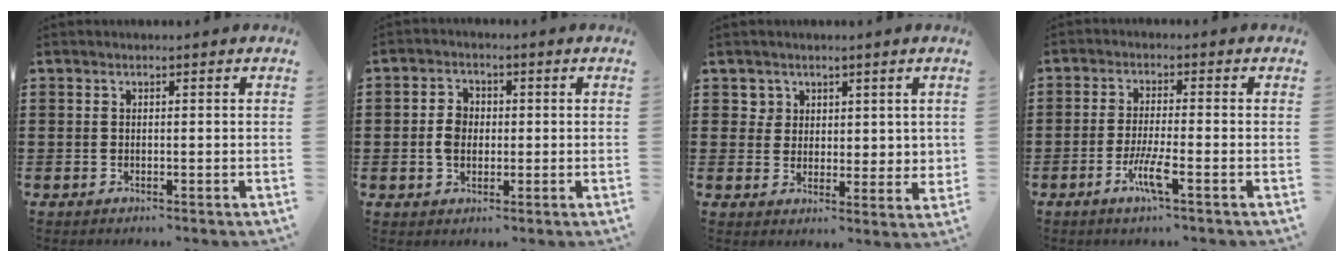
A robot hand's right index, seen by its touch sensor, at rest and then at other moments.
{"total": 3.9, "force": [-0.2, 2.9, 2.6], "torque": [-0.064, 0.008, -0.009]}
{"total": 4.4, "force": [2.5, 3.6, 0.5], "torque": [-0.021, 0.009, 0.046]}
{"total": 5.1, "force": [-2.6, 0.5, 4.4], "torque": [-0.086, -0.008, -0.047]}